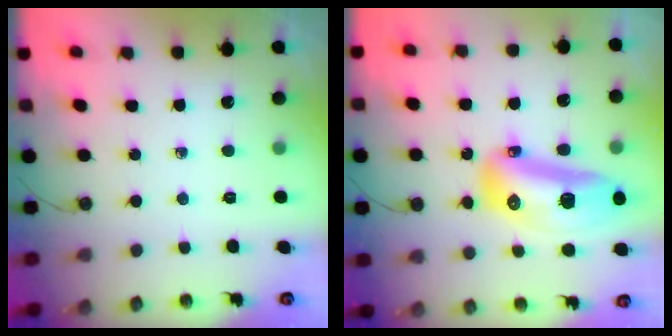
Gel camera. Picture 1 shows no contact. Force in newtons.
{"total": 21.1, "press": 18.8, "slide": 9.5}